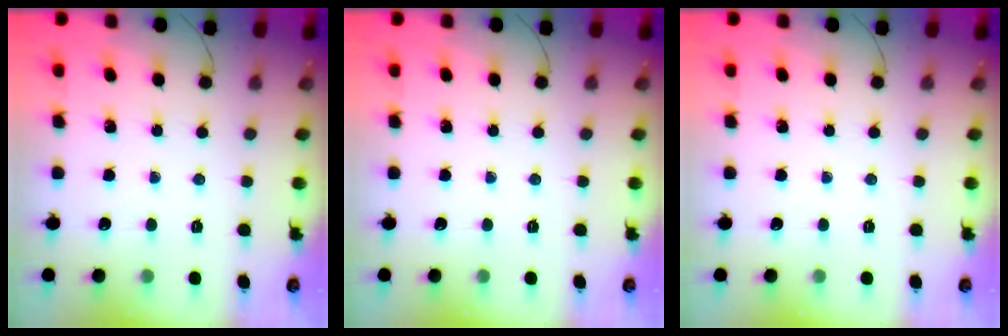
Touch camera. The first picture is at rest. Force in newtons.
{"total": 0.0}
{"total": 0.0}